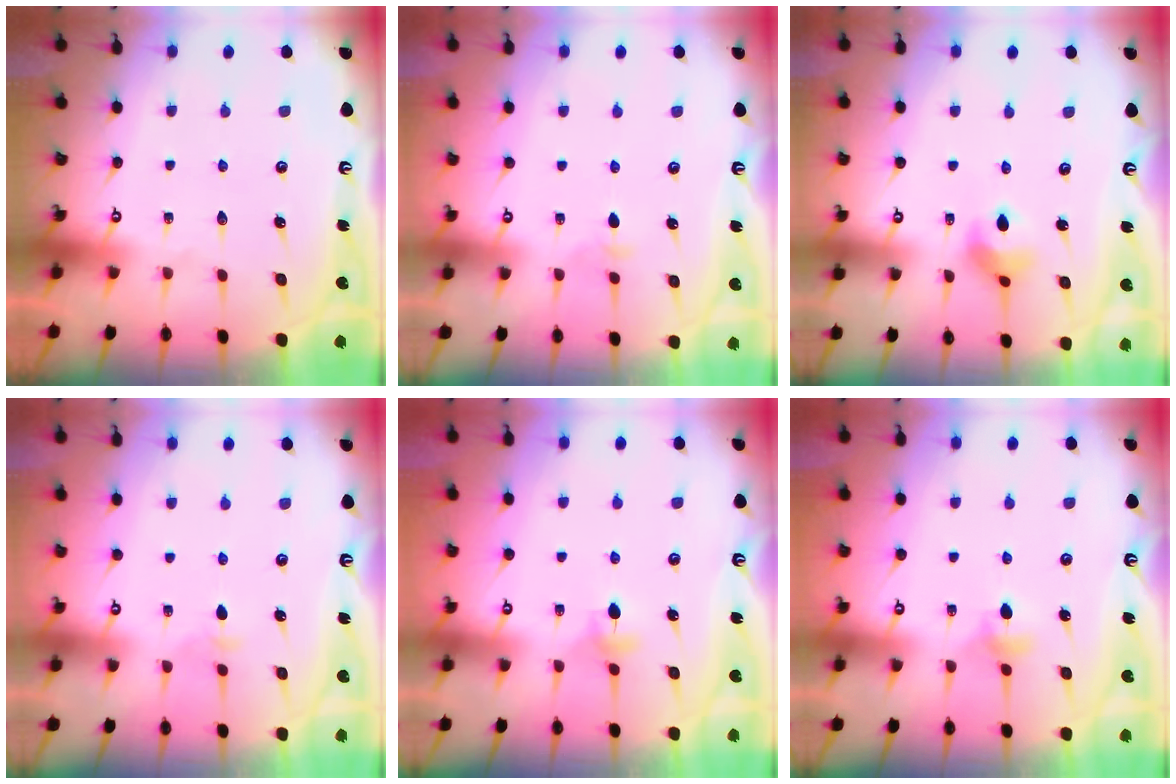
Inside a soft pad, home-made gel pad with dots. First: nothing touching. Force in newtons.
{"total": 3.6, "press": 3.5, "slide": 0.7}
{"total": 6.5, "press": 6.5, "slide": 0.5}
{"total": 3.6, "press": 3.5, "slide": 0.7}
{"total": 4.0, "press": 3.9, "slide": 0.8}
{"total": 4.9, "press": 4.8, "slide": 0.9}